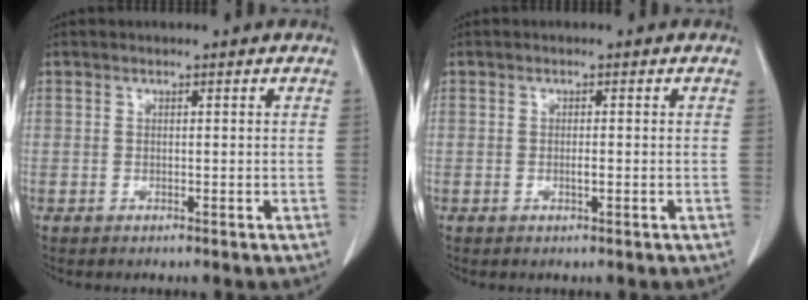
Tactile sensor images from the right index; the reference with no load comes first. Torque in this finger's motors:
{"motor_torque": [0.15, -0.12, 0.07, 0.03]}